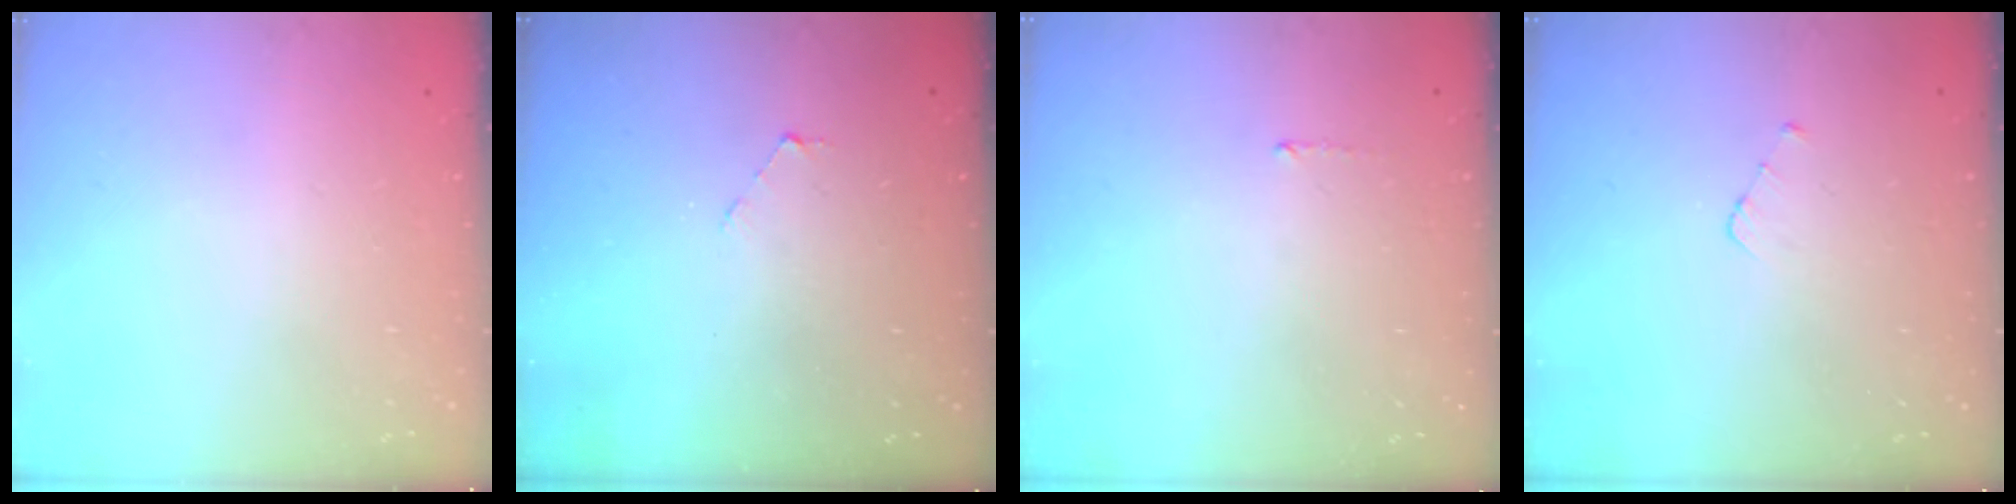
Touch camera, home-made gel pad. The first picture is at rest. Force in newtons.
{"total": 2.8, "press": 2.8, "slide": 0.2}
{"total": 4.5, "press": 4.5, "slide": 0.4}
{"total": 2.7, "press": 2.7, "slide": 0.3}